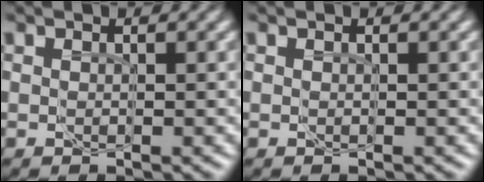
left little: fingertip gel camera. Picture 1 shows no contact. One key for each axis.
{"total": 0.0}